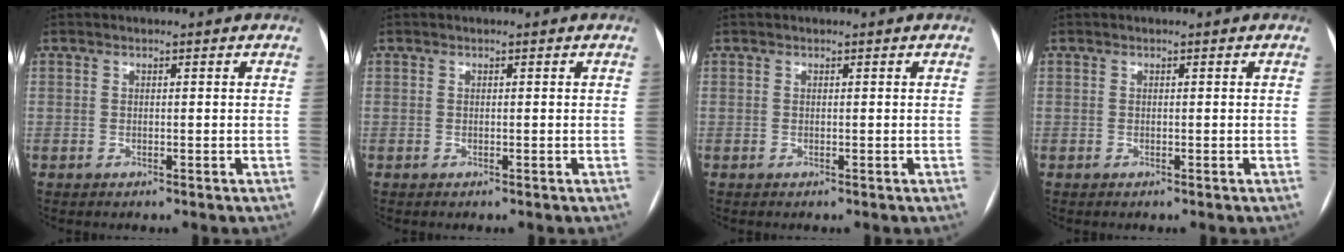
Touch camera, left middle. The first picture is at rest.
{"total": 0.0}
{"total": 0.0}
{"total": 0.0}